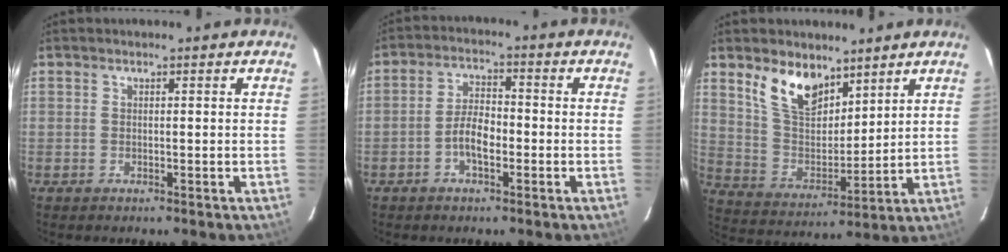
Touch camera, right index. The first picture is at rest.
{"total": 5.2, "force": [-2.1, 2.1, 4.2], "torque": [-0.089, 0.011, -0.039]}
{"total": 11.7, "force": [7.8, 6.0, 6.3], "torque": [-0.126, 0.008, 0.159]}